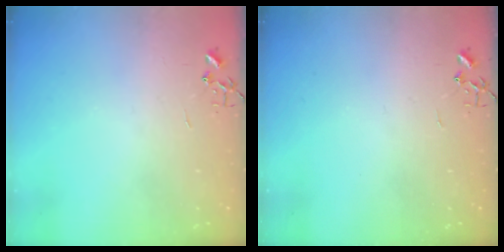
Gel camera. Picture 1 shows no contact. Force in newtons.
{"total": 0.0}